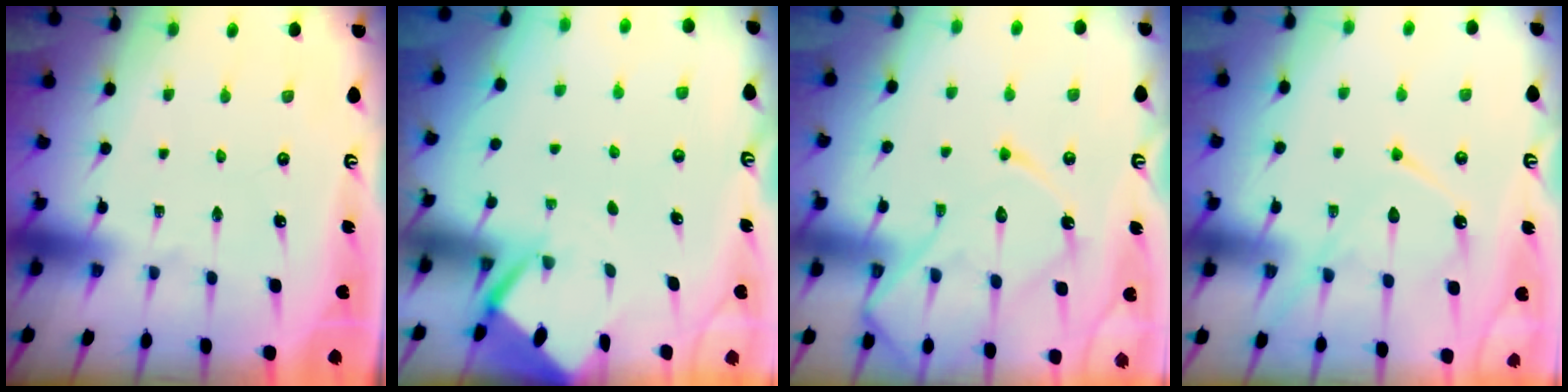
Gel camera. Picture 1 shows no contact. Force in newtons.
{"total": 2.7, "press": 2.7, "slide": 0.3}
{"total": 14.3, "press": 14.3, "slide": 1.4}
{"total": 11.4, "press": 11.3, "slide": 1.2}